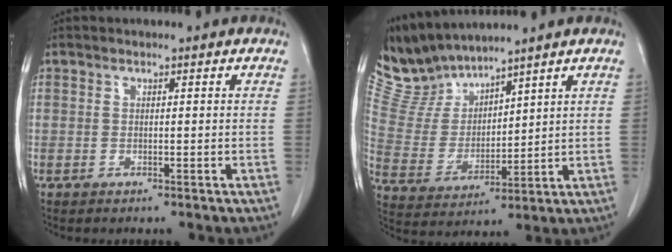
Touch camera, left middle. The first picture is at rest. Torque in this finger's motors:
{"motor_torque": [-0.32, -0.61, -0.18, -0.08]}